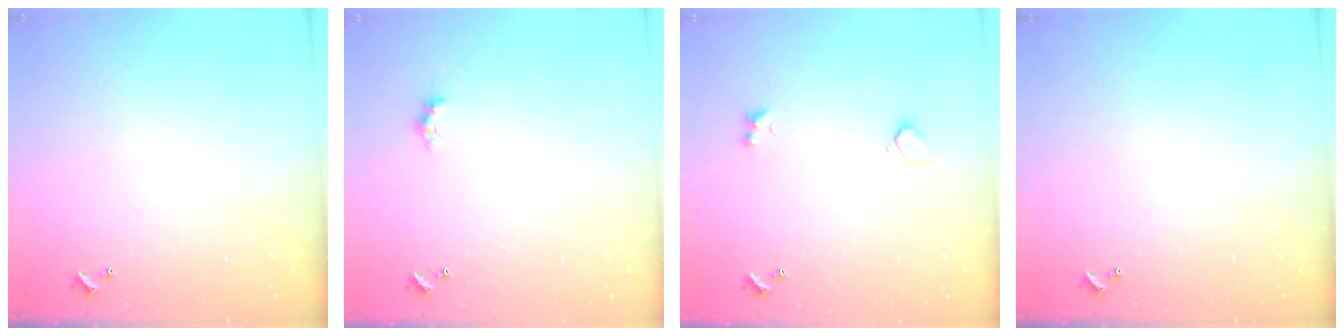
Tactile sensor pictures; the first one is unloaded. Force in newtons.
{"total": 1.5, "press": 1.4, "slide": 0.6}
{"total": 2.0, "press": 1.7, "slide": 1.0}
{"total": 0.0}